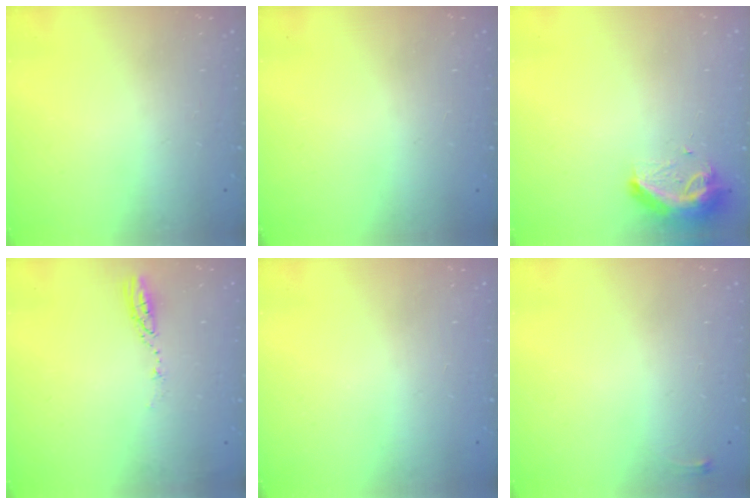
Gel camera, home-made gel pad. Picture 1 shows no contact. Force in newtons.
{"total": 0.0}
{"total": 10.1, "press": 10.1, "slide": 0.9}
{"total": 3.5, "press": 3.5, "slide": 0.3}
{"total": 0.0}
{"total": 2.6, "press": 2.6, "slide": 0.6}